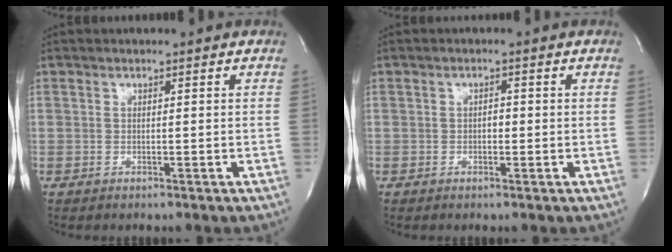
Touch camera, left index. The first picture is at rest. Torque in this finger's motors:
{"motor_torque": [-0.14, 0.04, -0.05, 0.00]}